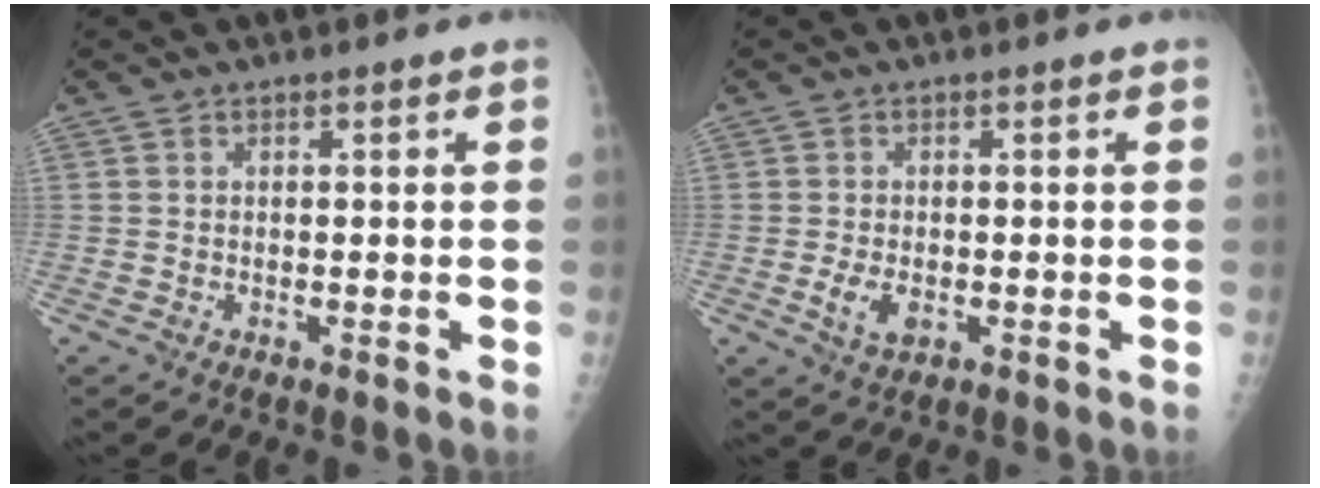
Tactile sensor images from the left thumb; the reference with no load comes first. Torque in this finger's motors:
{"motor_torque": [-0.39, 0.33, 0.56, 0.19, 0.05]}